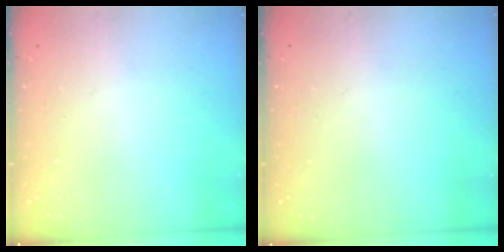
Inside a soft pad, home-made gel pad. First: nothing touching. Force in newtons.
{"total": 0.0}